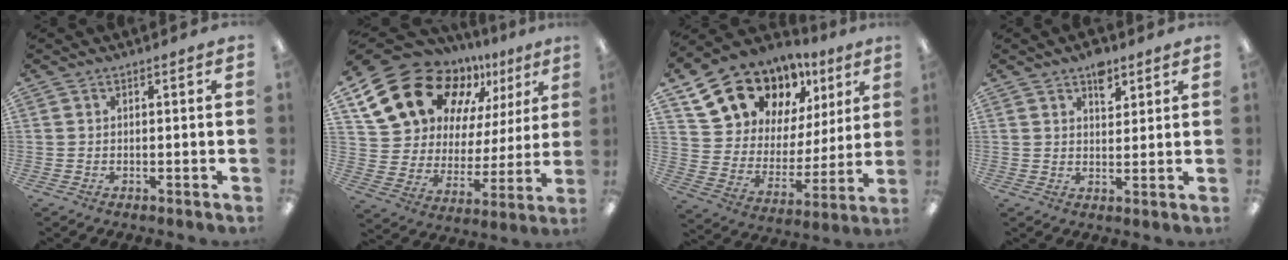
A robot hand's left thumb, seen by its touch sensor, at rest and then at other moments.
{"total": 19.7, "force": [13.5, 11.3, 8.9], "torque": [-0.178, -0.079, 0.254]}
{"total": 17.0, "force": [13.0, 9.7, 5.1], "torque": [-0.110, -0.088, 0.243]}
{"total": 5.6, "force": [3.7, 3.1, 2.8], "torque": [-0.022, -0.019, 0.061]}